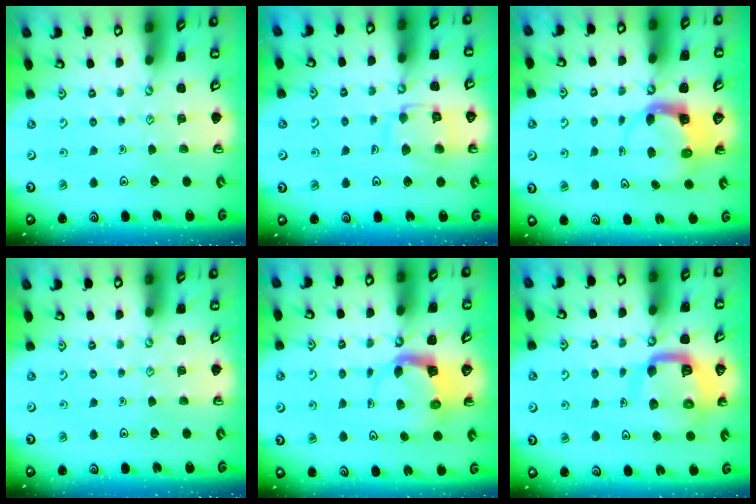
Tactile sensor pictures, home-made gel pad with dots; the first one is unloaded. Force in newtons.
{"total": 10.9, "press": 10.9, "slide": 0.8}
{"total": 3.8, "press": 3.7, "slide": 0.5}
{"total": 0.0}
{"total": 3.8, "press": 3.7, "slide": 0.6}
{"total": 12.5, "press": 12.4, "slide": 1.5}